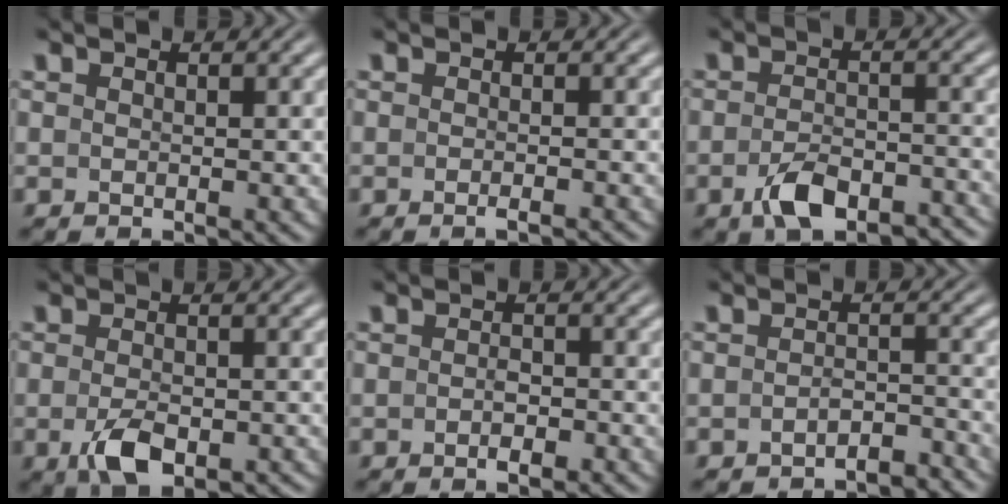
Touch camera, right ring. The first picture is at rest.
{"total": 1.4, "force": [-1.3, -0.2, 0.6], "torque": [-0.007, 0.004, -0.024]}
{"total": 4.6, "force": [-3.8, 1.4, 2.2], "torque": [-0.034, -0.006, -0.061]}
{"total": 4.2, "force": [-2.3, 1.8, 3.1], "torque": [-0.051, -0.016, -0.028]}
{"total": 1.7, "force": [-1.2, 0.5, 1.1], "torque": [-0.016, -0.001, -0.018]}
{"total": 3.4, "force": [-3.2, 0.4, 0.7], "torque": [-0.006, -0.007, -0.054]}